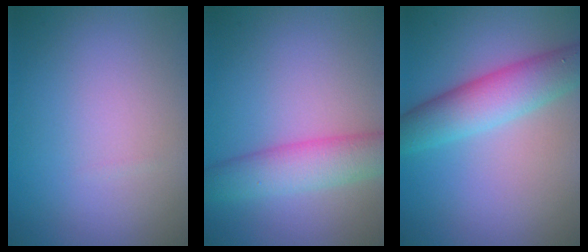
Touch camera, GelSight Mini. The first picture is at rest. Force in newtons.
{"total": 5.0, "press": 5.0, "slide": 0.2}
{"total": 5.7, "press": 5.7, "slide": 0.1}